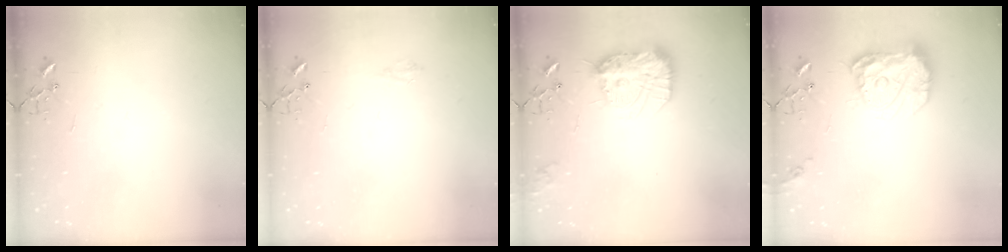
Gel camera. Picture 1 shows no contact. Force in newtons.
{"total": 3.8, "press": 3.8, "slide": 0.5}
{"total": 16.5, "press": 16.5, "slide": 1.4}
{"total": 17.1, "press": 17.0, "slide": 1.5}